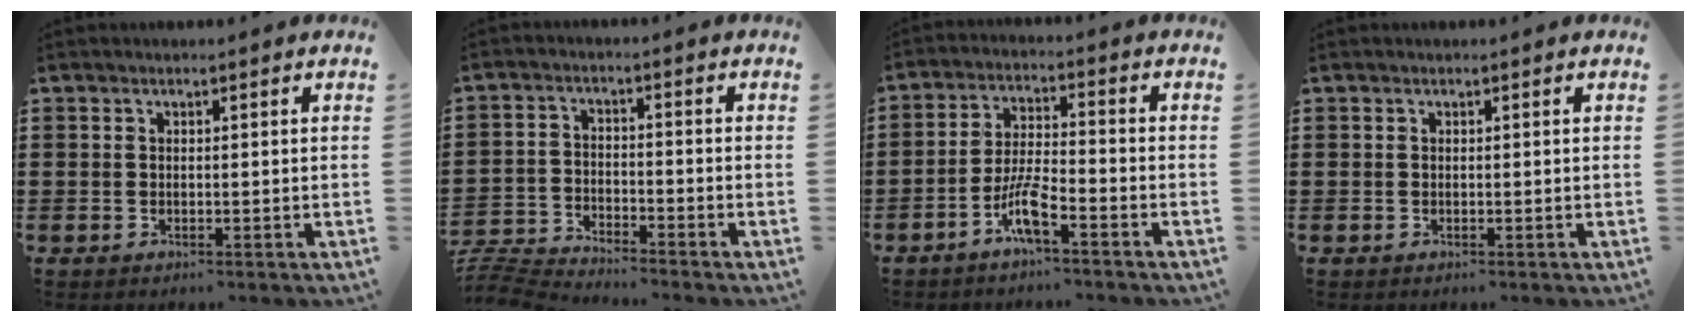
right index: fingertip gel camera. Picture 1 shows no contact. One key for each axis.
{"total": 4.9, "fx": -4.9, "fy": 0.1, "fz": 0.3, "tx": -0.029, "ty": -0.004, "tz": -0.106}
{"total": 6.3, "fx": -4.0, "fy": 0.8, "fz": 4.8, "tx": -0.113, "ty": -0.006, "tz": -0.080}
{"total": 0.0}